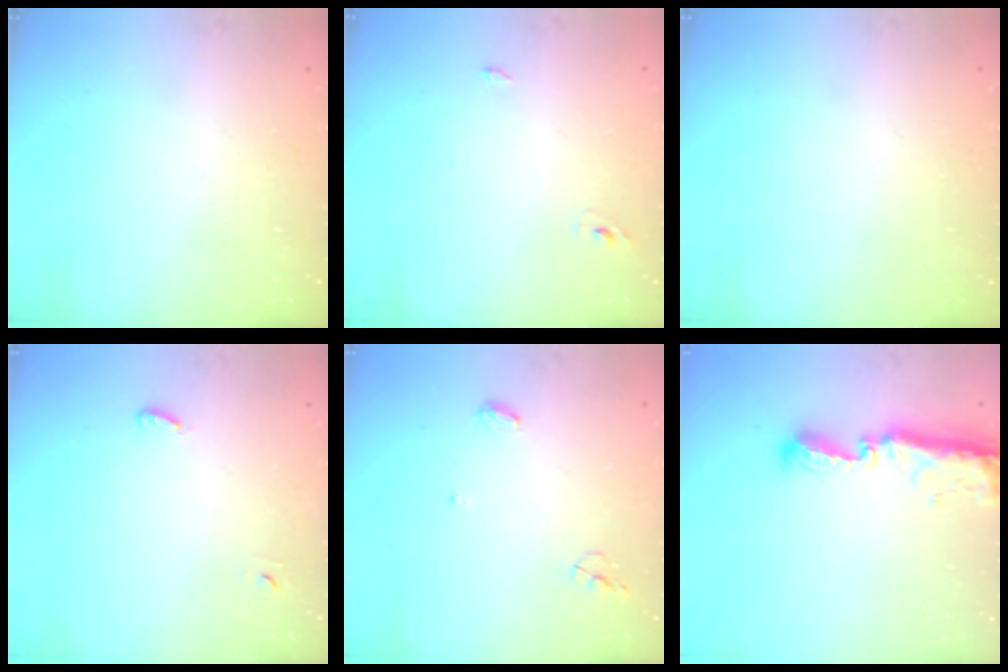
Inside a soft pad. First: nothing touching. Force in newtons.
{"total": 2.4, "press": 2.2, "slide": 1.0}
{"total": 0.0}
{"total": 2.8, "press": 2.7, "slide": 0.6}
{"total": 4.0, "press": 3.9, "slide": 0.3}
{"total": 12.8, "press": 11.4, "slide": 5.9}